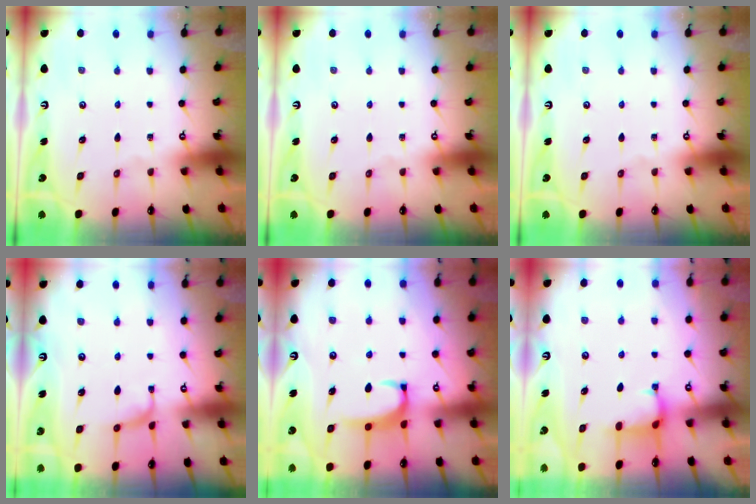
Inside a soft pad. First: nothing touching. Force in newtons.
{"total": 0.0}
{"total": 0.0}
{"total": 1.0, "press": 0.8, "slide": 0.6}
{"total": 2.2, "press": 2.1, "slide": 0.6}
{"total": 2.5, "press": 2.5, "slide": 0.4}